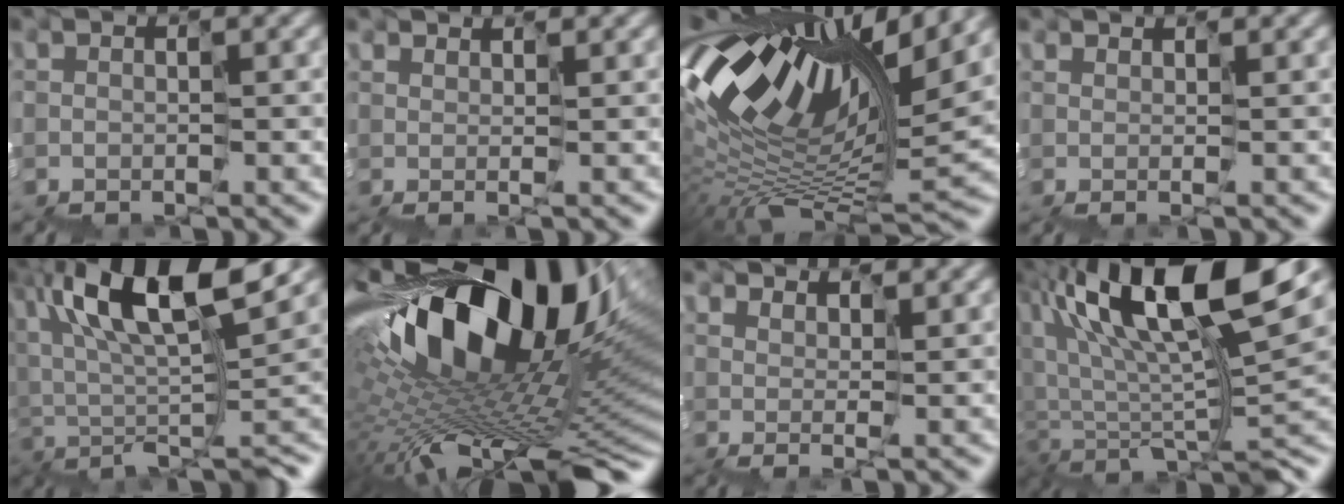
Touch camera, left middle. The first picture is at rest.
{"total": 1.6, "force": [1.4, -0.6, 0.2], "torque": [-0.005, 0.002, 0.032]}
{"total": 13.5, "force": [6.1, 4.6, 11.1], "torque": [-0.227, 0.024, 0.105]}
{"total": 1.3, "force": [1.1, -0.6, 0.2], "torque": [-0.005, 0.002, 0.023]}
{"total": 11.4, "force": [5.0, 2.2, 10.0], "torque": [-0.148, 0.016, 0.090]}
{"total": 17.2, "force": [3.6, 8.0, 14.8], "torque": [-0.248, -0.016, 0.074]}
{"total": 2.1, "force": [1.9, -0.7, -0.3], "torque": [0.001, -0.001, 0.042]}
{"total": 12.8, "force": [4.7, 4.3, 11.1], "torque": [-0.199, 0.011, 0.089]}